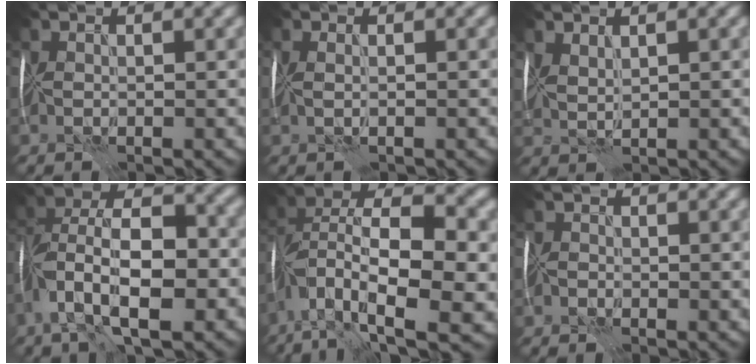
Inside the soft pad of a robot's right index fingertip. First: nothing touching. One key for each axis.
{"total": 0.6, "fx": 0.2, "fy": -0.4, "fz": 0.4, "tx": -0.005, "ty": 0.007, "tz": 0.005}
{"total": 1.1, "fx": 1.0, "fy": -0.1, "fz": 0.4, "tx": -0.015, "ty": 0.001, "tz": 0.026}
{"total": 12.3, "fx": -4.3, "fy": 6.0, "fz": 9.8, "tx": -0.173, "ty": 0.006, "tz": -0.078}
{"total": 14.2, "fx": -4.0, "fy": 6.4, "fz": 12.0, "tx": -0.230, "ty": 0.011, "tz": -0.058}
{"total": 0.9, "fx": -0.8, "fy": 0.0, "fz": -0.2, "tx": 0.018, "ty": 0.005, "tz": -0.017}